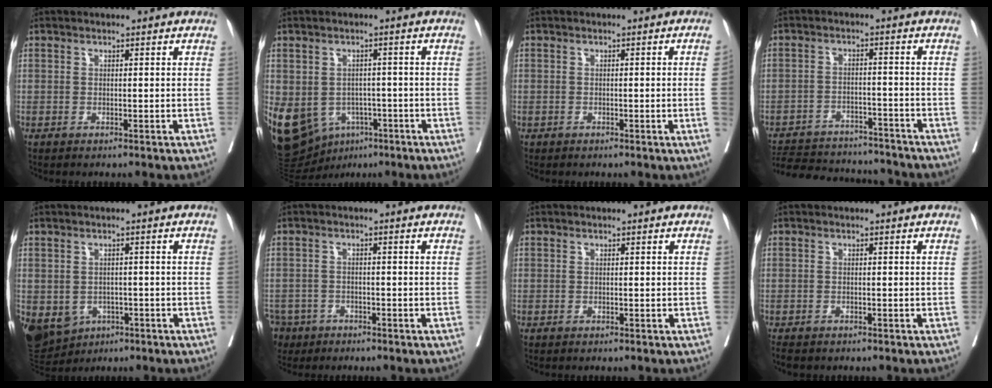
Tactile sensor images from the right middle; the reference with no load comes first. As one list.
[{"total": 17.4, "force": [-7.3, 13.3, 8.6], "torque": [-0.223, -0.001, -0.094]}, {"total": 1.3, "force": [-0.3, -0.1, 1.2], "torque": [-0.019, 0.002, -0.005]}, {"total": 16.7, "force": [-15.5, 4.4, 4.5], "torque": [-0.099, 0.003, -0.216]}, {"total": 16.2, "force": [-6.1, 13.4, 6.8], "torque": [-0.200, -0.005, -0.073]}, {"total": 6.6, "force": [-4.5, 4.6, 1.2], "torque": [-0.036, -0.003, -0.078]}, {"total": 0.0}, {"total": 2.8, "force": [-2.3, 1.1, 1.1], "torque": [-0.021, -0.009, -0.033]}]